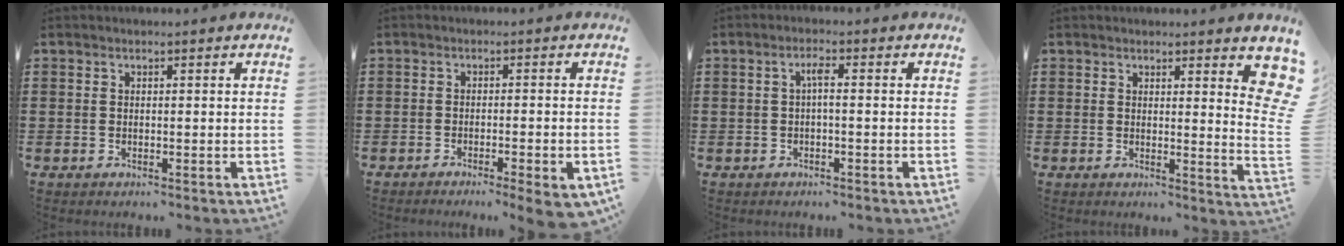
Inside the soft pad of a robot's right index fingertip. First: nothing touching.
{"total": 2.7, "force": [-2.0, 0.0, 1.8], "torque": [-0.028, -0.004, -0.035]}
{"total": 2.1, "force": [-0.3, 0.2, 2.1], "torque": [-0.041, 0.004, -0.008]}
{"total": 3.7, "force": [2.6, 0.6, 2.5], "torque": [-0.029, -0.017, 0.040]}